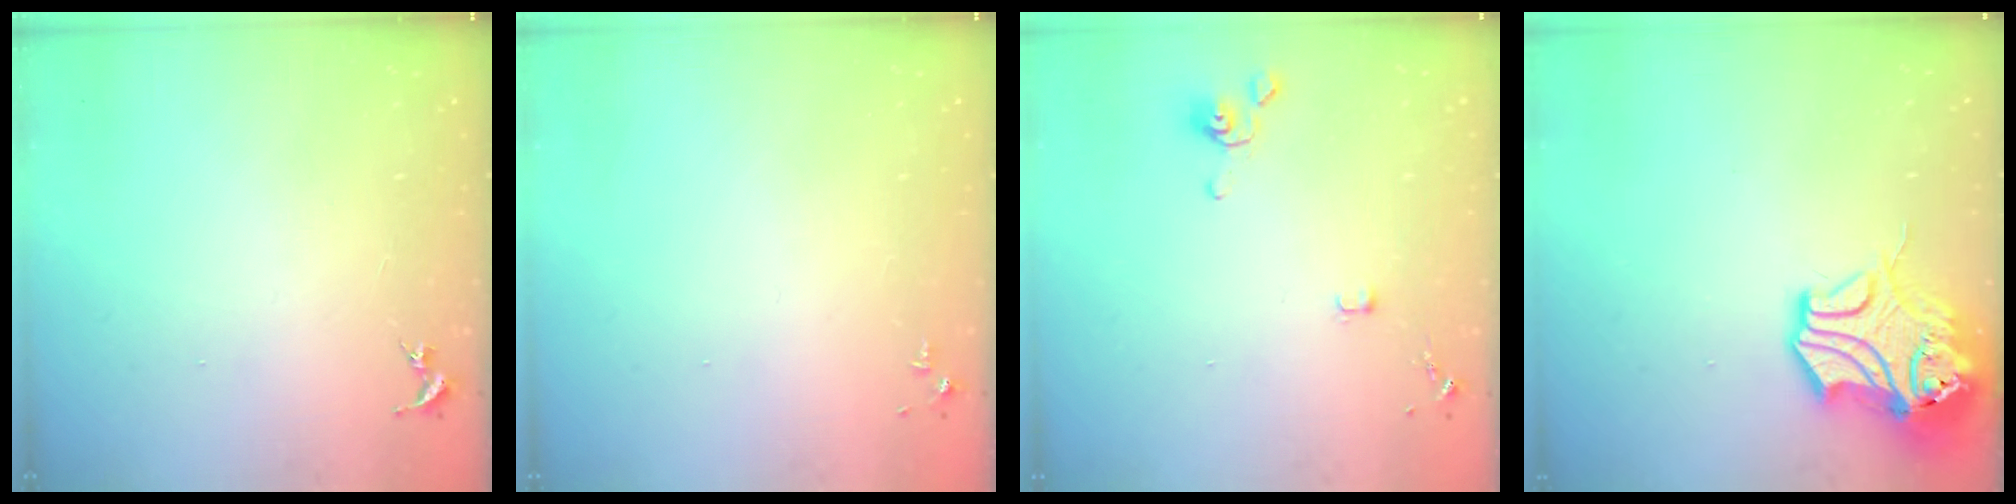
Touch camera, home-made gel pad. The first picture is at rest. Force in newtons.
{"total": 2.8, "press": 2.8, "slide": 0.4}
{"total": 3.6, "press": 3.5, "slide": 0.7}
{"total": 14.2, "press": 14.1, "slide": 1.9}